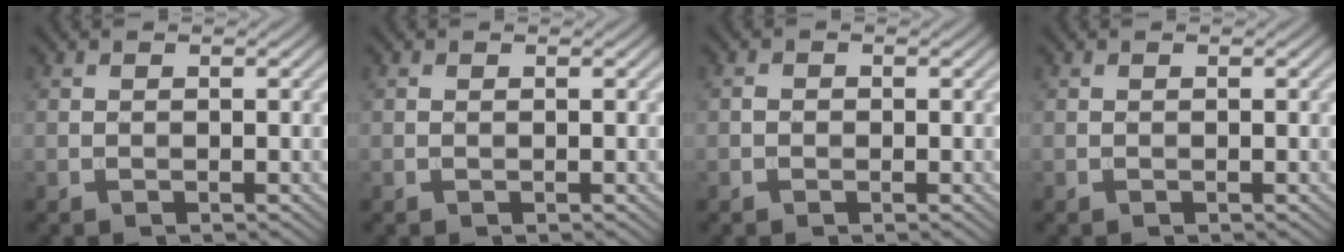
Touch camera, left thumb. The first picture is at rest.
{"total": 0.0}
{"total": 0.7, "force": [-0.2, 0.6, 0.2], "torque": [-0.001, -0.002, -0.007]}
{"total": 0.0}